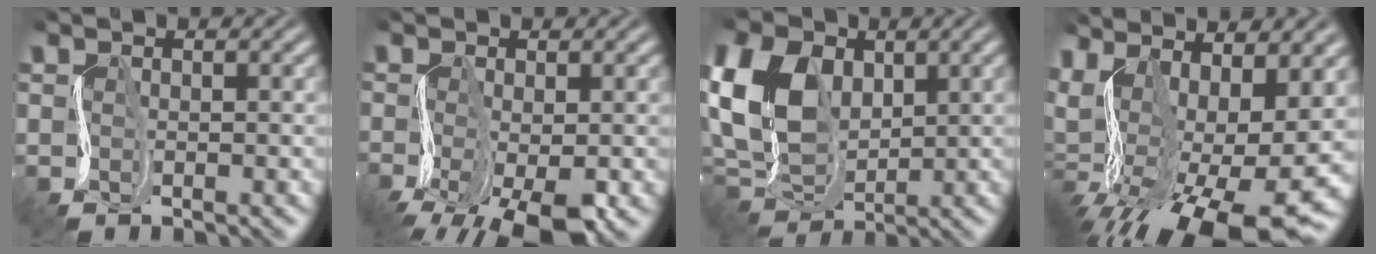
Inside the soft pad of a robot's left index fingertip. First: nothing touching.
{"total": 6.9, "force": [-3.6, 2.3, 5.4], "torque": [-0.103, -0.010, -0.063]}
{"total": 8.6, "force": [1.8, 6.1, 5.7], "torque": [-0.141, 0.018, 0.019]}
{"total": 15.6, "force": [-1.5, 5.6, 14.5], "torque": [-0.222, -0.031, 0.026]}